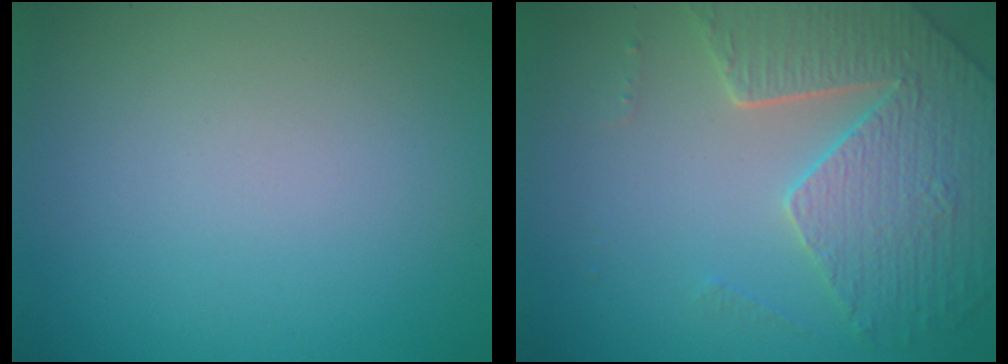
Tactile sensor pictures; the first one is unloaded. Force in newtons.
{"total": 5.2, "press": 4.7, "slide": 2.3}